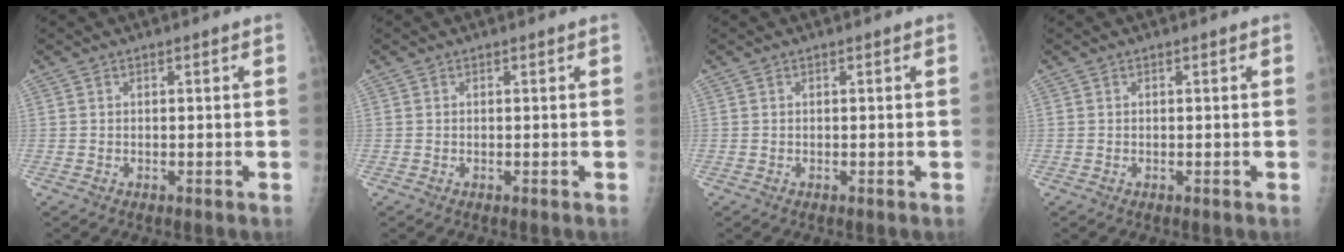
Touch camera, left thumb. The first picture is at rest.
{"total": 0.0}
{"total": 0.0}
{"total": 0.0}